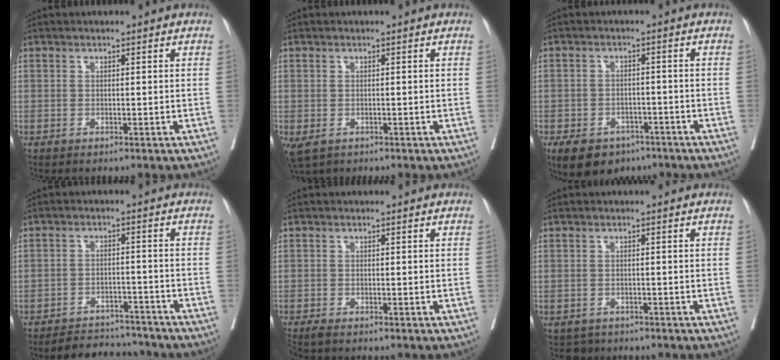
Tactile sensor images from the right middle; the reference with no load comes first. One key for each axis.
{"total": 3.3, "fx": -1.5, "fy": 2.2, "fz": 1.9, "tx": -0.039, "ty": -0.009, "tz": -0.017}
{"total": 8.6, "fx": -5.7, "fy": 5.3, "fz": 3.7, "tx": -0.064, "ty": 0.000, "tz": -0.084}
{"total": 7.3, "fx": -6.9, "fy": 2.2, "fz": 0.5, "tx": 0.006, "ty": 0.008, "tz": -0.100}
{"total": 1.1, "fx": -1.0, "fy": 0.0, "fz": 0.4, "tx": -0.015, "ty": -0.005, "tz": -0.020}
{"total": 2.1, "fx": -1.6, "fy": 1.4, "fz": -0.1, "tx": -0.001, "ty": 0.002, "tz": -0.026}